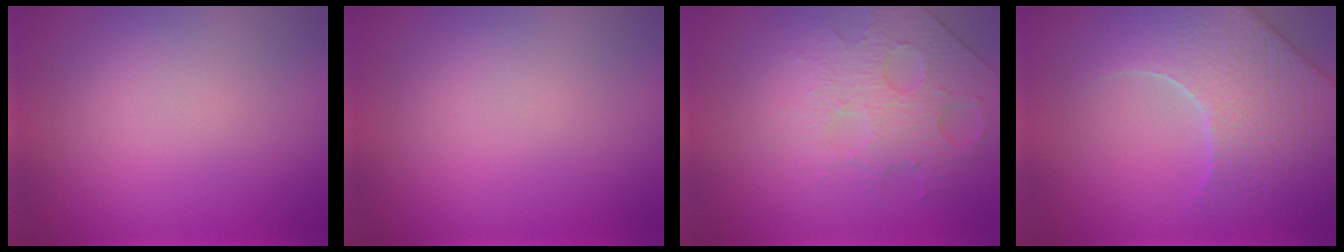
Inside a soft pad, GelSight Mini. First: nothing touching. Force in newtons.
{"total": 0.0}
{"total": 4.9, "press": 3.1, "slide": 3.7}
{"total": 7.1, "press": 5.9, "slide": 4.0}